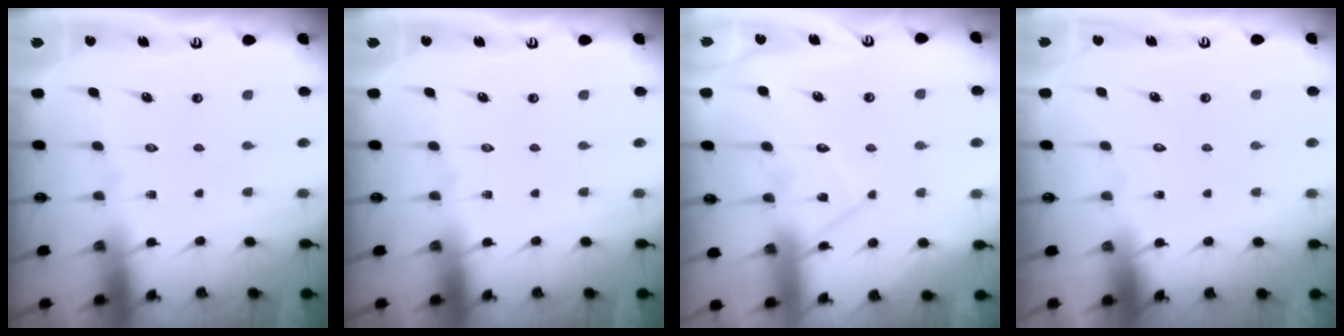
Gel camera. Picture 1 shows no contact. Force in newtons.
{"total": 0.0}
{"total": 12.1, "press": 12.1, "slide": 1.1}
{"total": 1.7, "press": 1.7, "slide": 0.1}